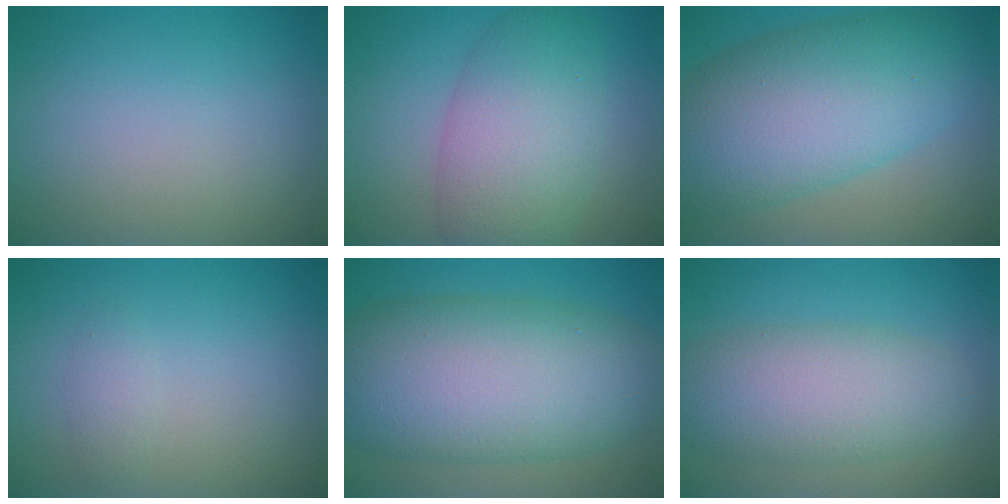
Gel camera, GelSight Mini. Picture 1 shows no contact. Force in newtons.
{"total": 7.7, "press": 7.7, "slide": 0.2}
{"total": 11.5, "press": 11.4, "slide": 0.1}
{"total": 1.1, "press": 1.1, "slide": 0.0}
{"total": 13.3, "press": 13.3, "slide": 0.0}
{"total": 6.5, "press": 6.5, "slide": 0.4}